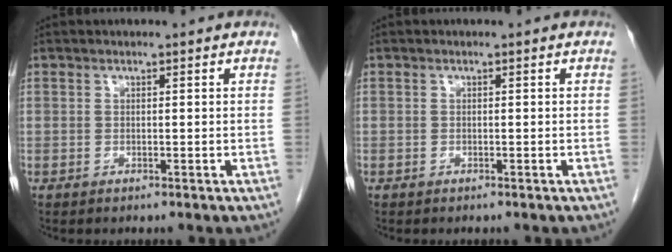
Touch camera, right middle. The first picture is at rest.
{"total": 0.0}